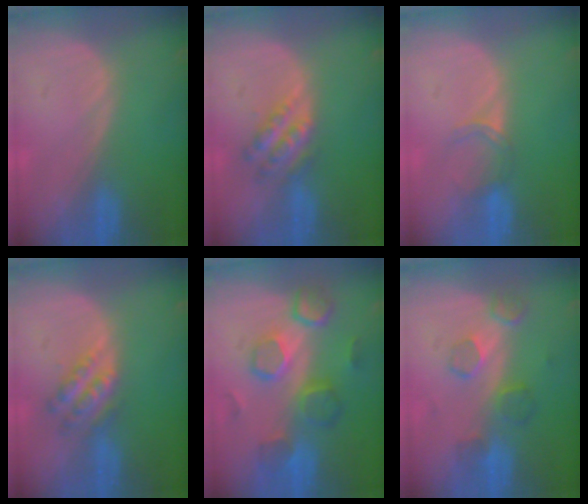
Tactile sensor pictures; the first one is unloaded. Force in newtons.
{"total": 5.4, "press": 5.0, "slide": 2.2}
{"total": 2.9, "press": 2.5, "slide": 1.5}
{"total": 5.4, "press": 5.0, "slide": 2.2}
{"total": 8.4, "press": 8.3, "slide": 1.3}
{"total": 5.2, "press": 4.9, "slide": 1.5}